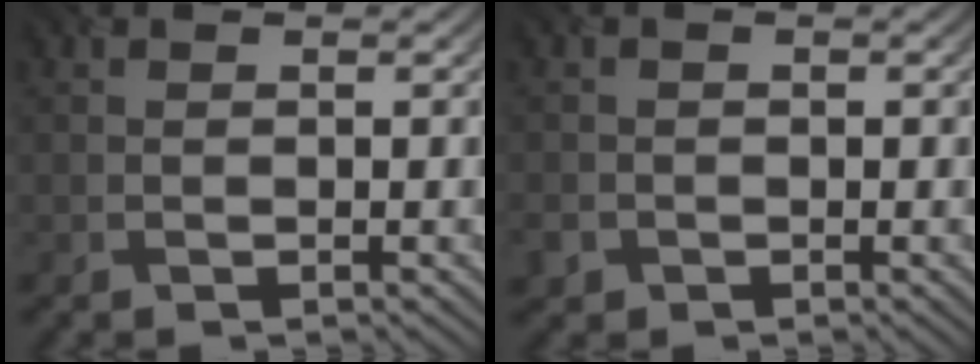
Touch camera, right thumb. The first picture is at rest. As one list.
[{"total": 2.1, "force": [-1.0, 1.8, 0.5], "torque": [-0.016, -0.010, -0.024]}]